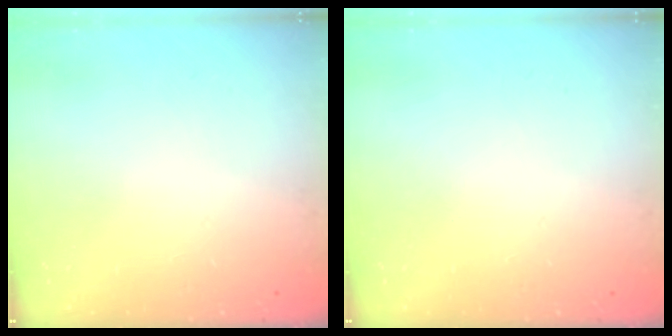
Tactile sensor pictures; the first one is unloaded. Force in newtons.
{"total": 0.0}